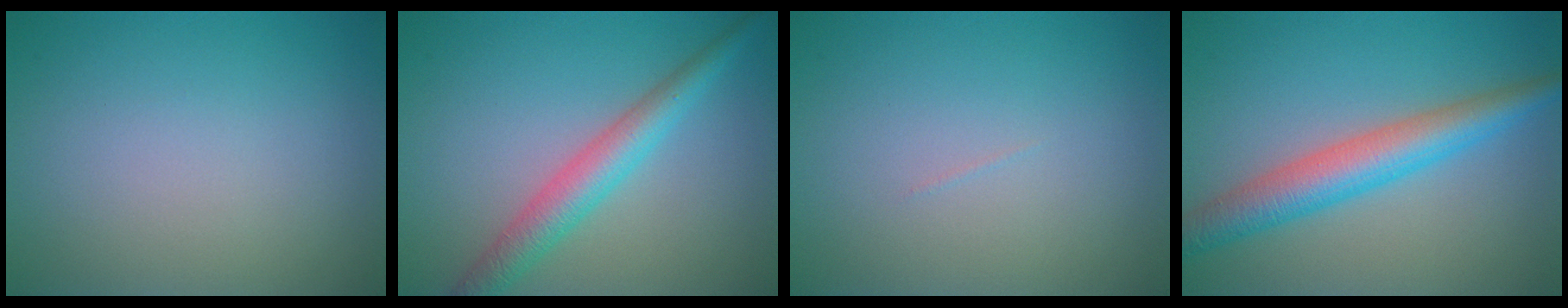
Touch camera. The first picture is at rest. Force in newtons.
{"total": 3.9, "press": 3.9, "slide": 0.1}
{"total": 0.0}
{"total": 5.4, "press": 5.4, "slide": 0.0}